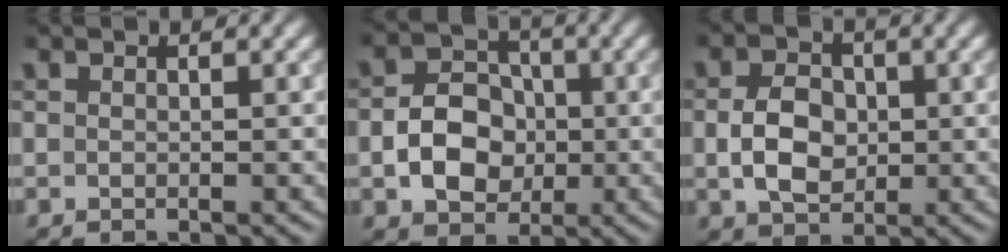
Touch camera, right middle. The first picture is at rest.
{"total": 5.3, "force": [-1.1, 4.1, 3.2], "torque": [-0.051, 0.002, -0.019]}
{"total": 4.4, "force": [-0.2, 3.3, 3.0], "torque": [-0.060, -0.001, -0.005]}